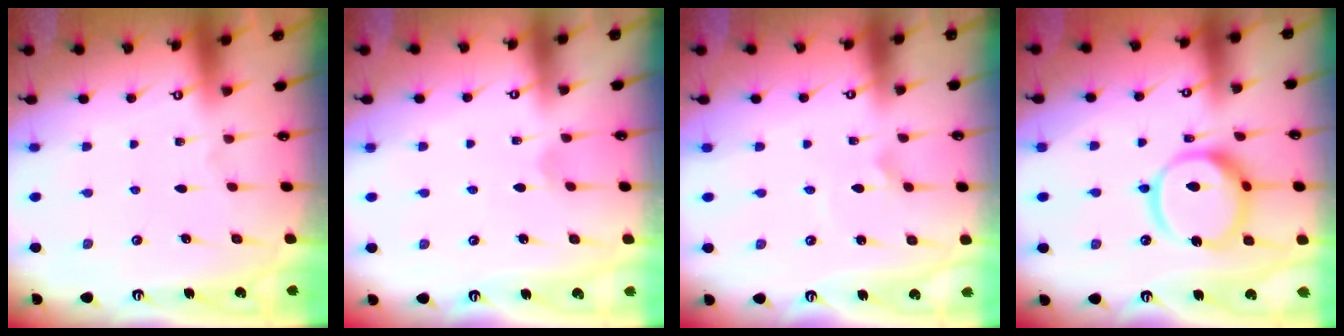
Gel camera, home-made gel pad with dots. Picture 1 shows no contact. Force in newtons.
{"total": 2.0, "press": 2.0, "slide": 0.1}
{"total": 1.5, "press": 1.5, "slide": 0.0}
{"total": 16.1, "press": 16.0, "slide": 1.8}